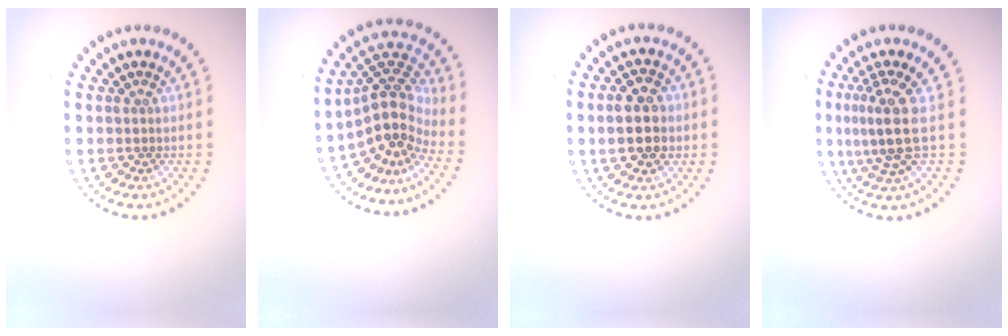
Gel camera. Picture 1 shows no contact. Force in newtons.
{"total": 4.6, "press": 3.4, "slide": 3.1}
{"total": 4.7, "press": 4.7, "slide": 0.4}
{"total": 3.7, "press": 2.7, "slide": 2.4}